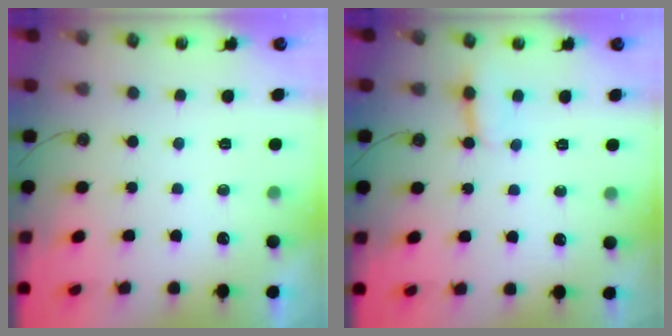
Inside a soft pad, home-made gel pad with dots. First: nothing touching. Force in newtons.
{"total": 2.8, "press": 2.8, "slide": 0.2}